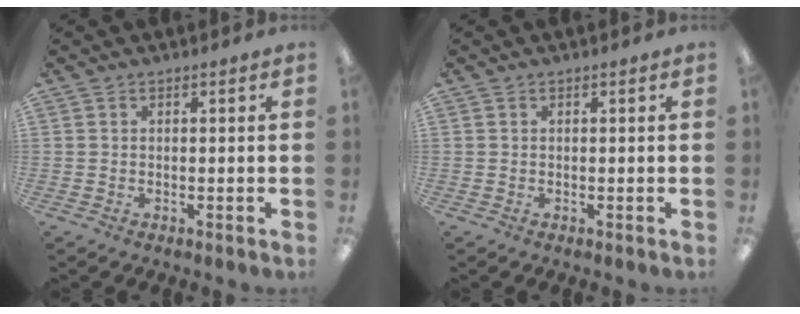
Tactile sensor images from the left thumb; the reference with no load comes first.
{"total": 0.0}